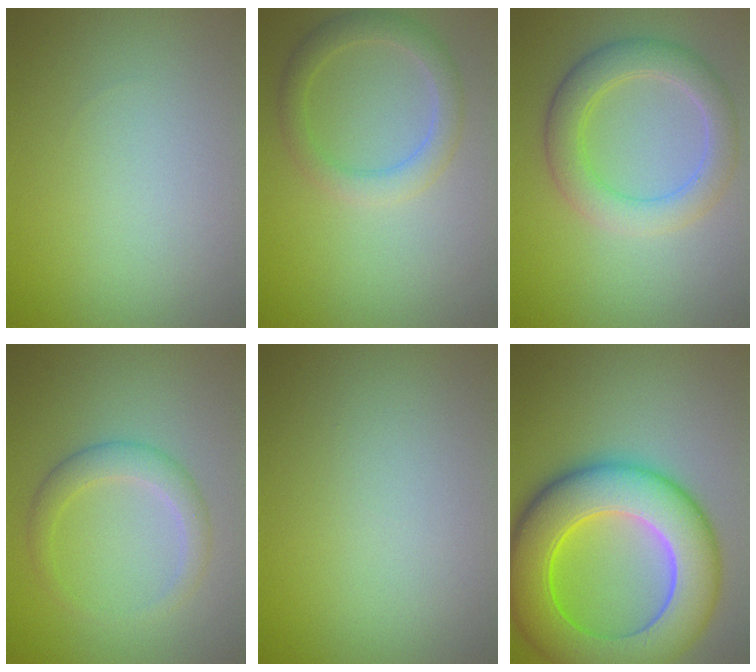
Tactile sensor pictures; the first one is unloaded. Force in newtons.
{"total": 2.9, "press": 2.9, "slide": 0.1}
{"total": 4.4, "press": 4.4, "slide": 0.2}
{"total": 2.7, "press": 2.7, "slide": 0.1}
{"total": 0.0}
{"total": 12.4, "press": 12.4, "slide": 0.2}